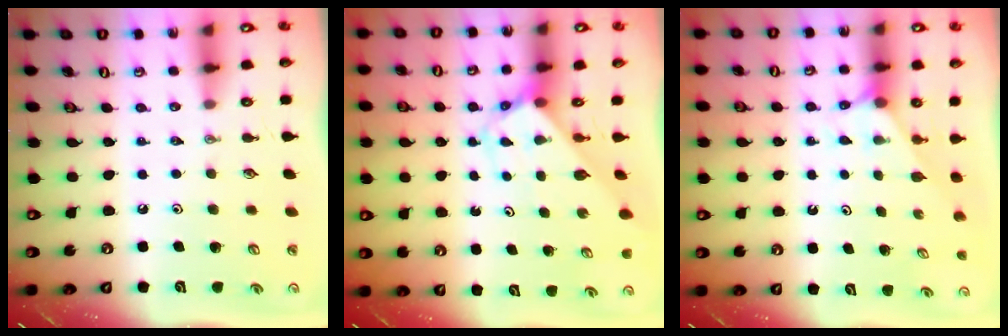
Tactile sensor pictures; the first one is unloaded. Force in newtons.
{"total": 2.9, "press": 2.9, "slide": 0.1}
{"total": 2.8, "press": 2.8, "slide": 0.3}